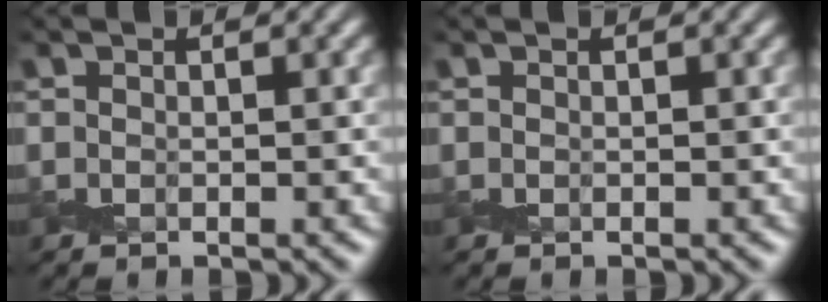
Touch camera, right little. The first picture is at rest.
{"total": 0.0}